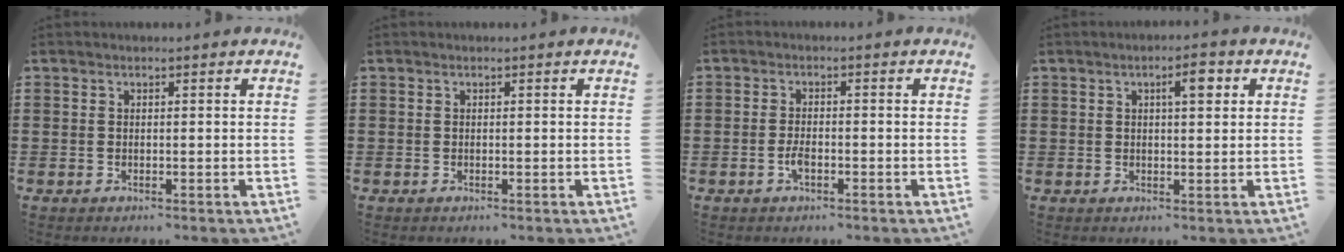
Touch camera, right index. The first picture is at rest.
{"total": 0.0}
{"total": 2.4, "force": [-1.0, 0.8, 2.1], "torque": [-0.046, 0.000, -0.021]}
{"total": 3.5, "force": [1.3, 1.0, 3.1], "torque": [-0.040, 0.001, 0.012]}